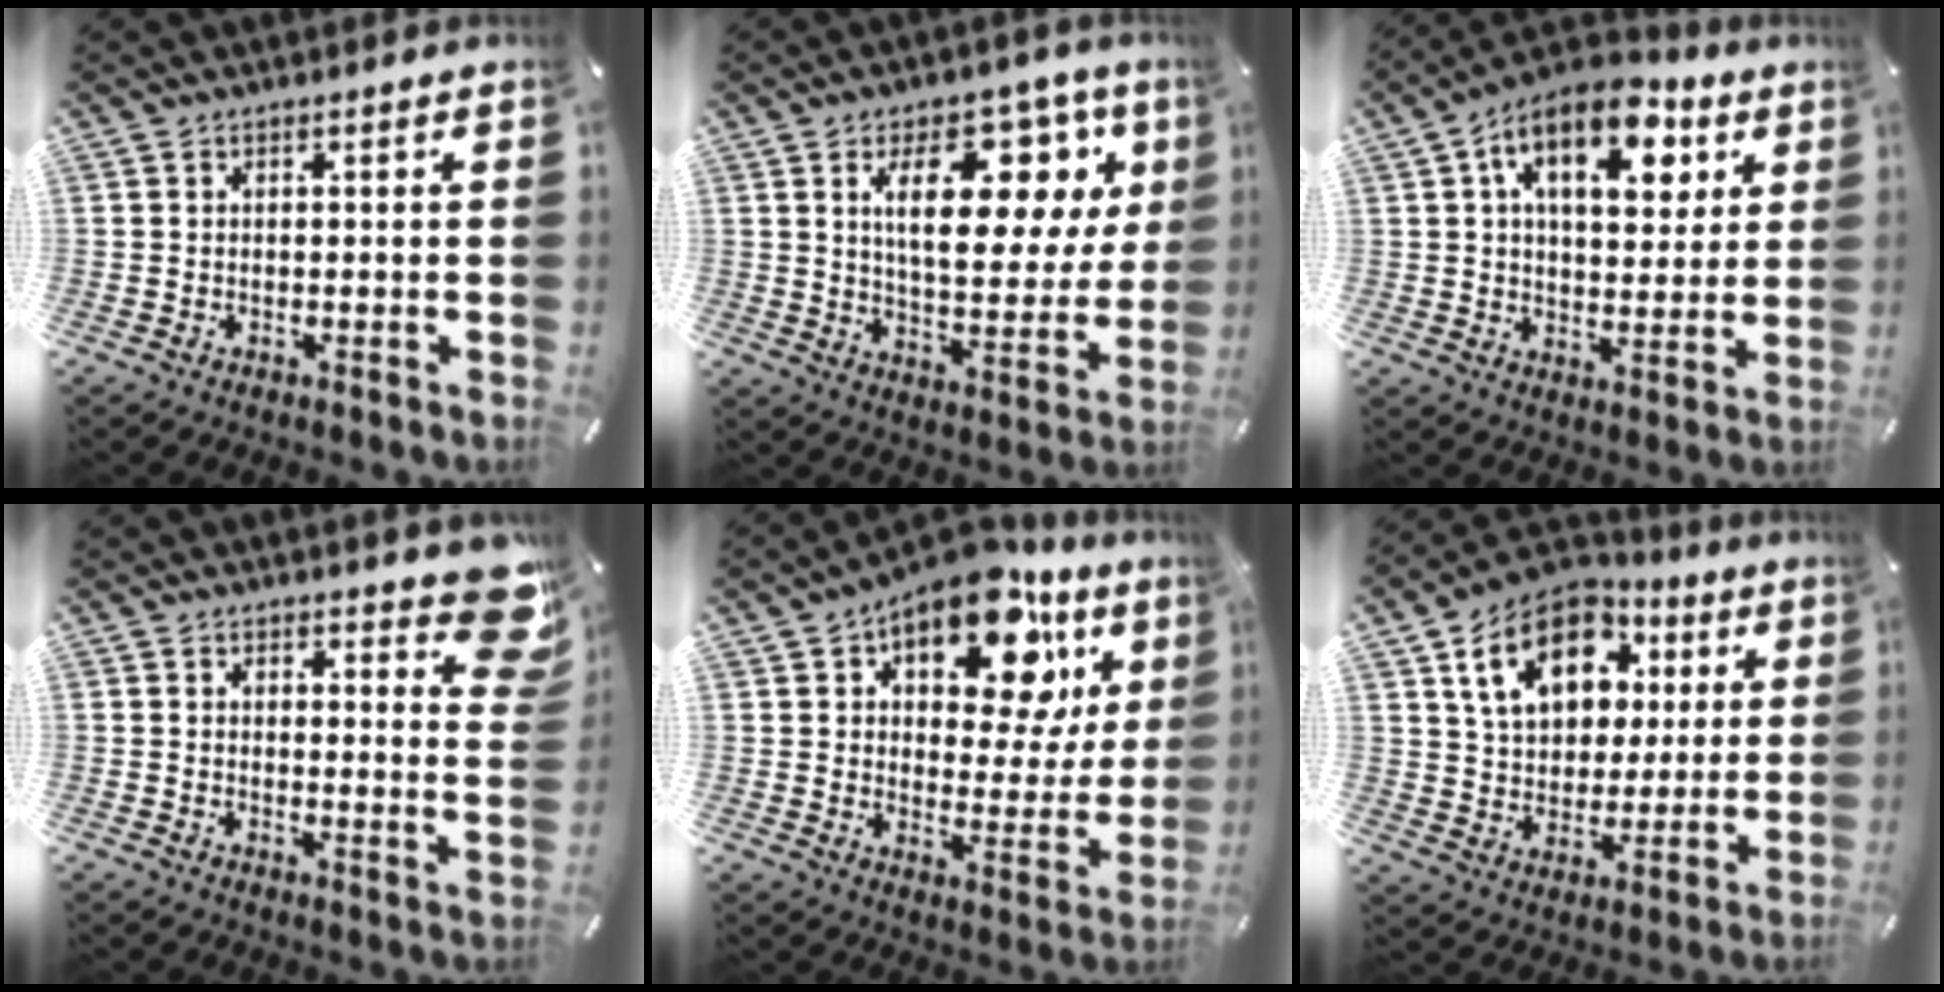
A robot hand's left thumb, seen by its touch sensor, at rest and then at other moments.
{"total": 18.4, "force": [8.1, 9.3, 13.8], "torque": [-0.203, -0.027, 0.127]}
{"total": 15.3, "force": [6.9, 8.8, 10.4], "torque": [-0.147, -0.022, 0.114]}
{"total": 9.1, "force": [6.2, 3.8, 5.4], "torque": [-0.047, -0.046, 0.105]}
{"total": 18.7, "force": [11.1, 9.5, 11.6], "torque": [-0.172, -0.069, 0.184]}
{"total": 16.3, "force": [7.1, 11.8, 8.7], "torque": [-0.155, -0.008, 0.132]}